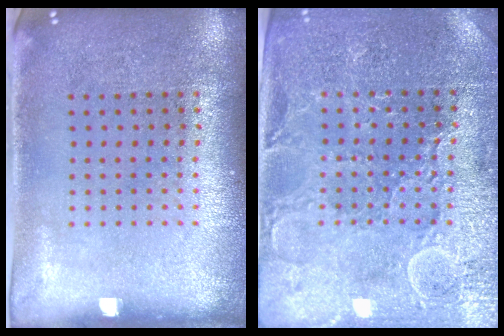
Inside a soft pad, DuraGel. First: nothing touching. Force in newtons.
{"total": 3.4, "press": 3.4, "slide": 0.7}